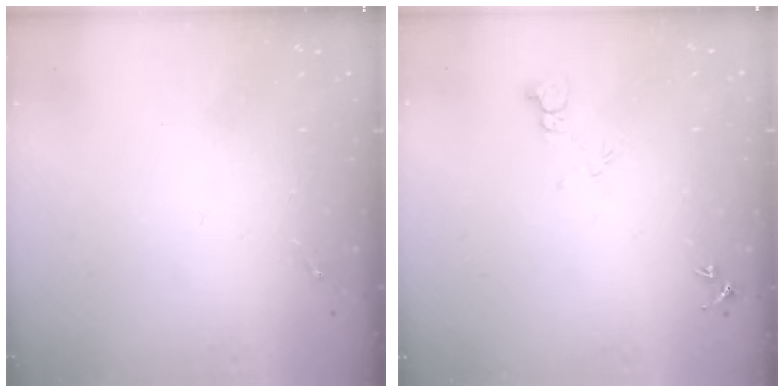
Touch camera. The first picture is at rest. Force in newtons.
{"total": 5.6, "press": 5.6, "slide": 0.6}